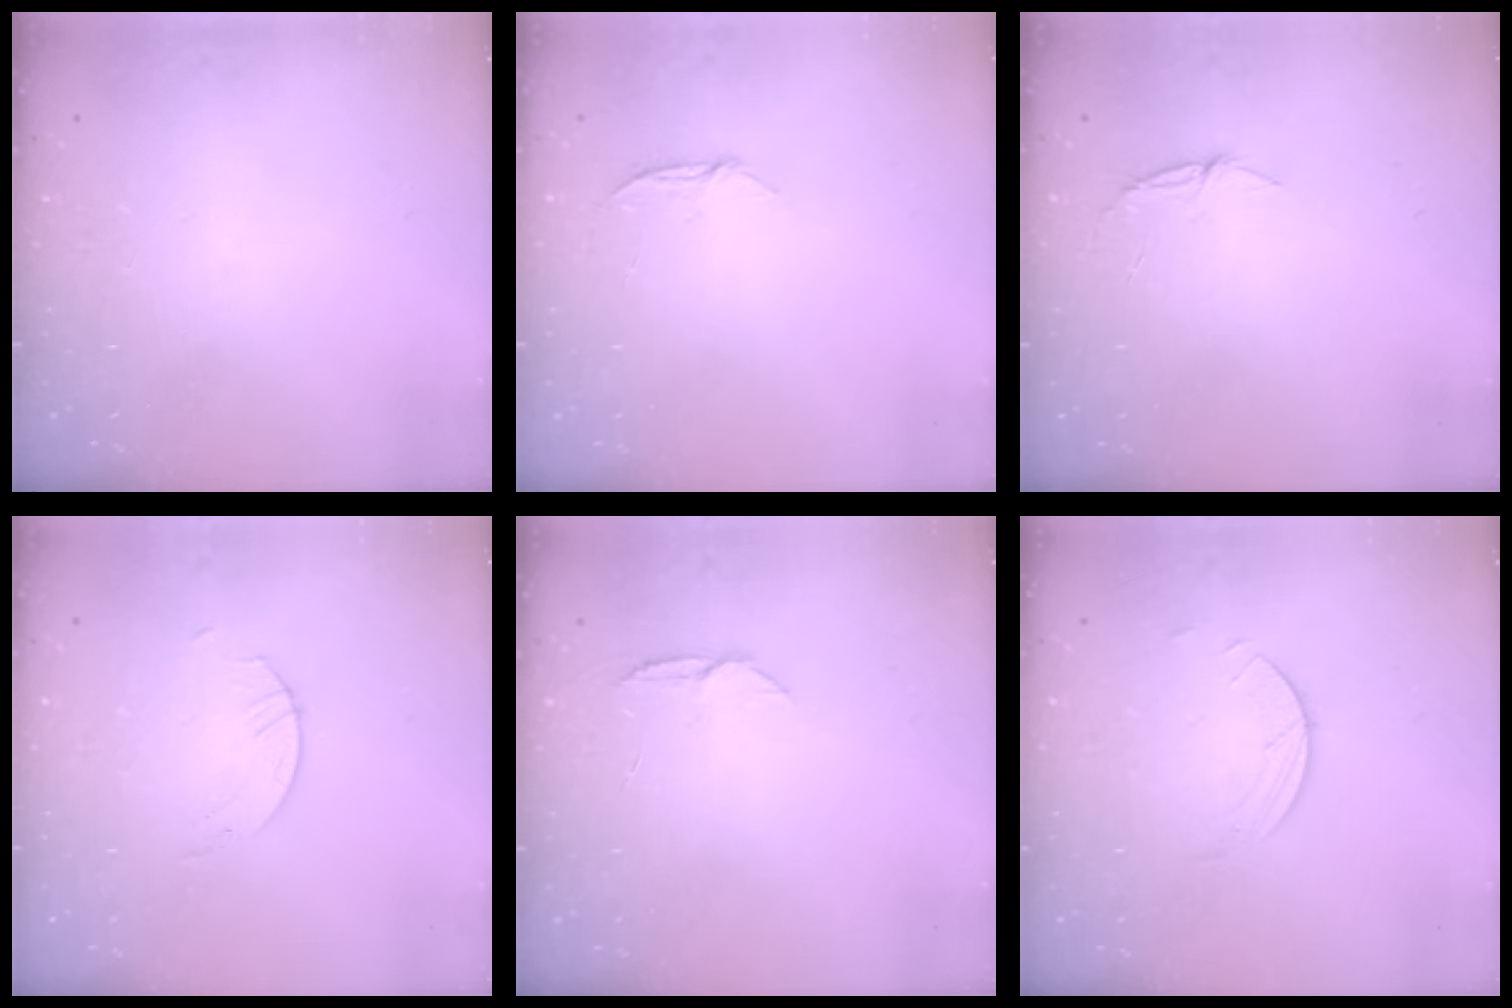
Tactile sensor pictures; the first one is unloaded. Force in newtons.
{"total": 5.1, "press": 5.1, "slide": 0.6}
{"total": 3.9, "press": 3.9, "slide": 0.4}
{"total": 2.6, "press": 2.6, "slide": 0.2}
{"total": 5.1, "press": 5.1, "slide": 0.6}
{"total": 1.7, "press": 1.7, "slide": 0.2}